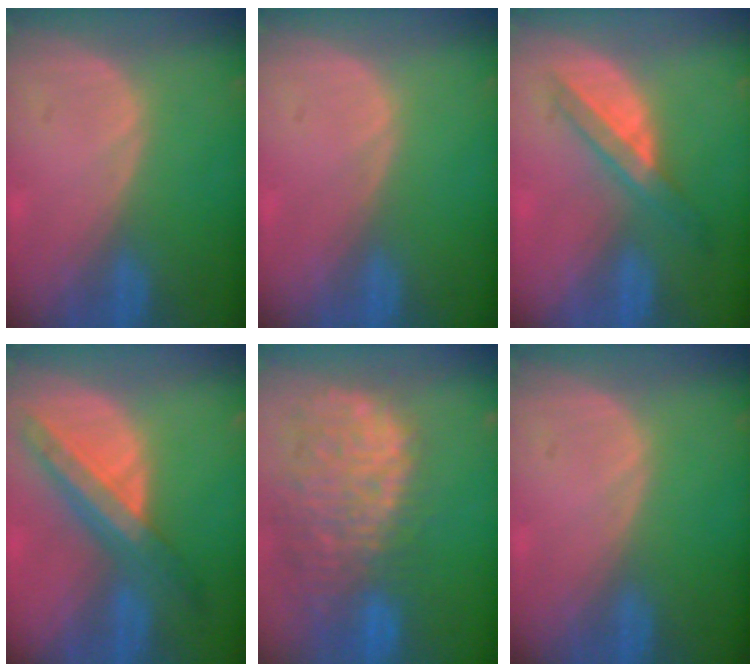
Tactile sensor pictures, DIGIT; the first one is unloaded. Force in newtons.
{"total": 0.0}
{"total": 6.0, "press": 5.5, "slide": 2.5}
{"total": 8.8, "press": 7.6, "slide": 4.4}
{"total": 14.3, "press": 11.7, "slide": 8.1}
{"total": 0.0}